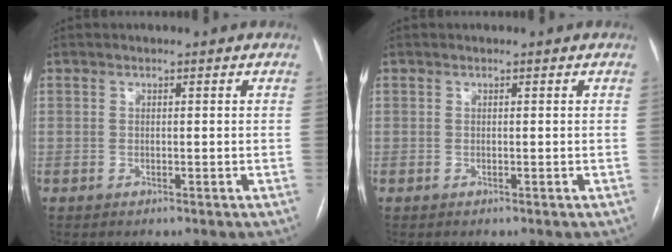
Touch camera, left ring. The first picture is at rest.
{"total": 0.0}